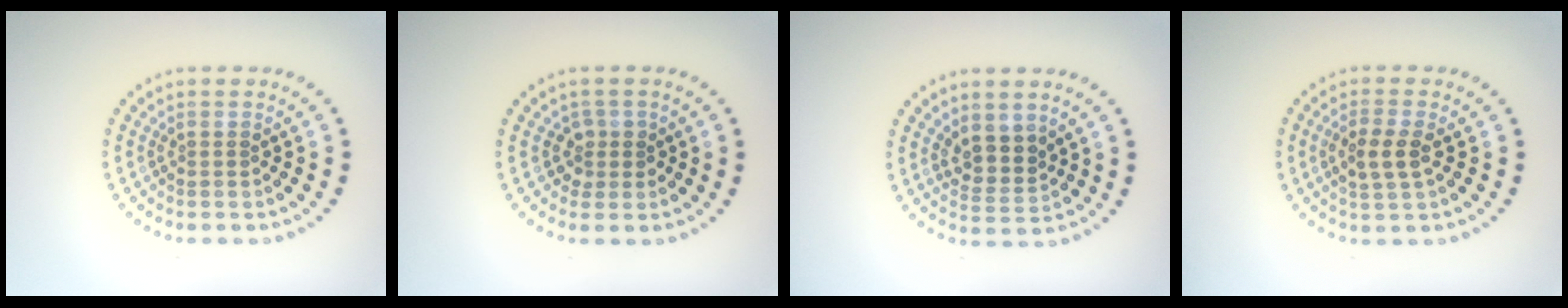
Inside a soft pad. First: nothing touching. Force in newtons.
{"total": 1.8, "press": 1.5, "slide": 1.1}
{"total": 2.7, "press": 2.3, "slide": 1.4}
{"total": 2.7, "press": 2.6, "slide": 0.7}